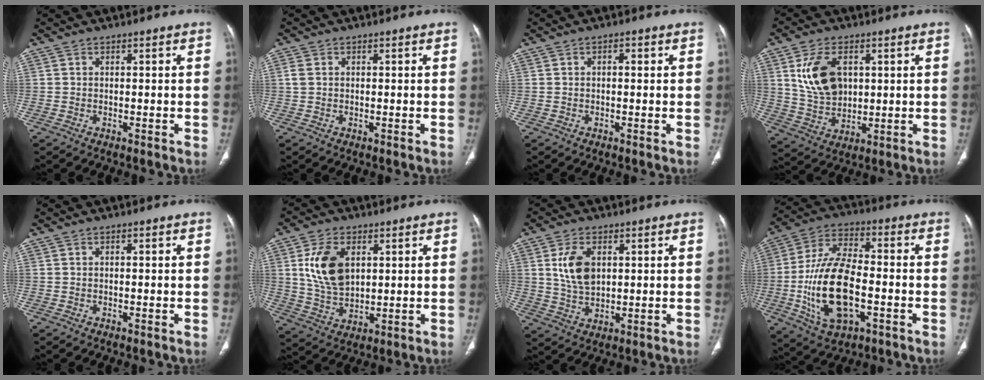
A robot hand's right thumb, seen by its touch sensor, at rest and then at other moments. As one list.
[{"total": 1.7, "force": [0.3, 1.3, 1.0], "torque": [-0.027, 0.003, 0.005]}, {"total": 0.9, "force": [0.2, 0.5, 0.8], "torque": [-0.009, 0.002, 0.000]}, {"total": 11.3, "force": [3.2, 7.5, 7.9], "torque": [-0.130, -0.013, 0.072]}, {"total": 0.0}, {"total": 11.3, "force": [3.1, 7.1, 8.3], "torque": [-0.145, -0.013, 0.068]}, {"total": 8.0, "force": [2.1, 4.8, 6.0], "torque": [-0.106, -0.010, 0.048]}, {"total": 18.5, "force": [-3.9, 9.3, 15.5], "torque": [-0.293, 0.022, -0.066]}]